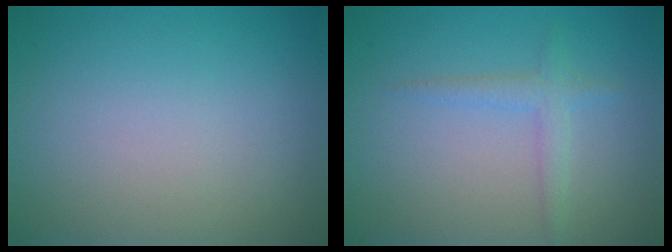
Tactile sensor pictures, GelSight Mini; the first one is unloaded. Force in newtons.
{"total": 1.8, "press": 1.8, "slide": 0.2}